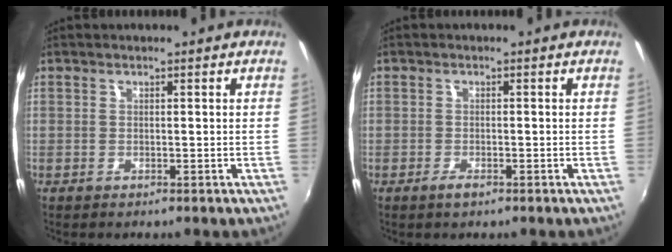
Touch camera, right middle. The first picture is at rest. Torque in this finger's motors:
{"motor_torque": [0.14, -0.19, -0.16, -0.12]}